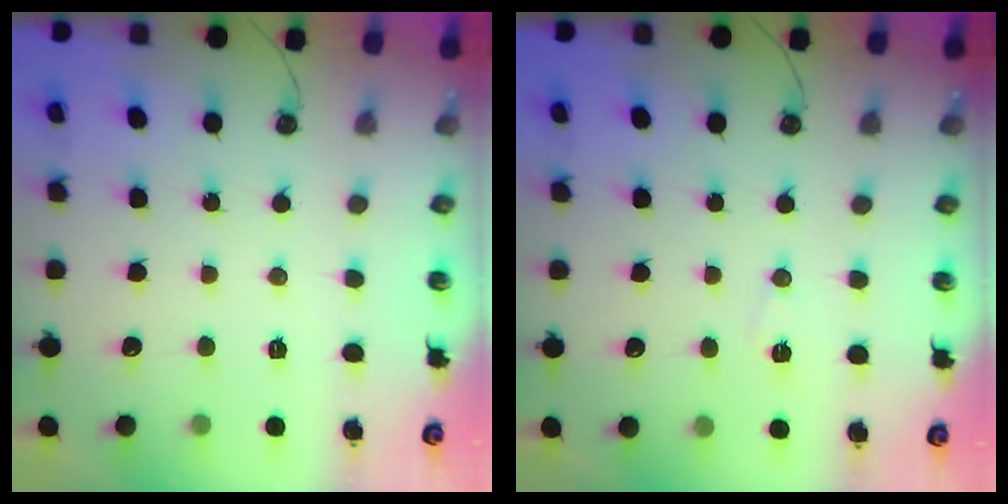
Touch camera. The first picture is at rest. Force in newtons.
{"total": 5.3, "press": 3.9, "slide": 3.5}